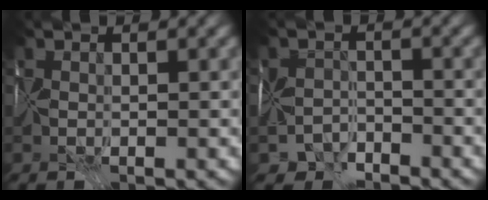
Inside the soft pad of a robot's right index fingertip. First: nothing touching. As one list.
[{"total": 3.1, "force": [-2.7, 1.4, 0.3], "torque": [0.001, -0.001, -0.058]}]